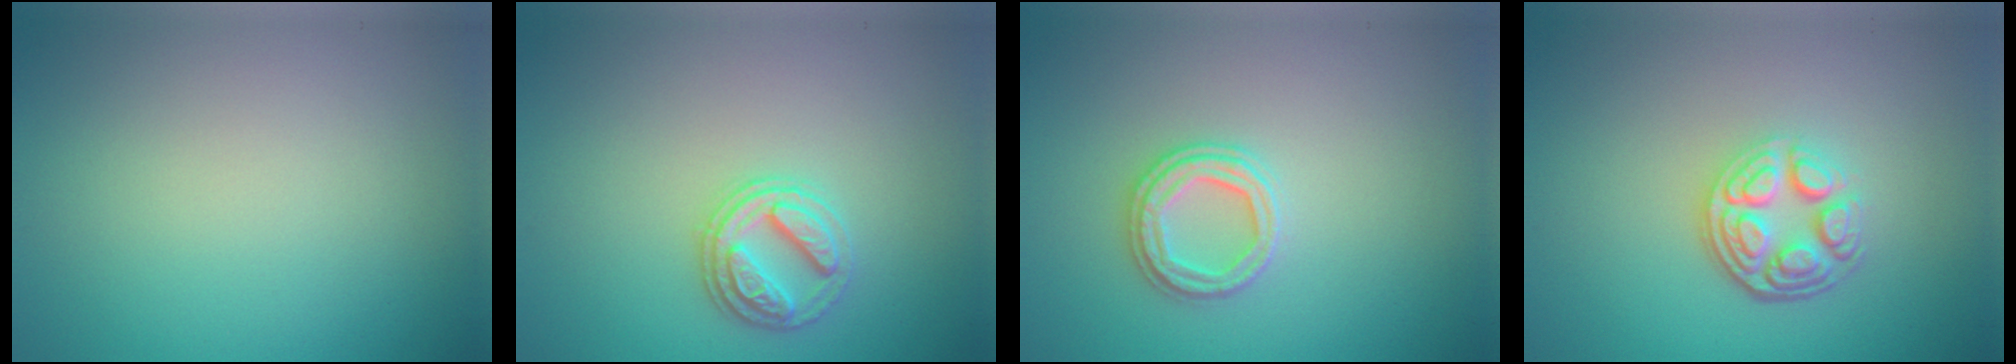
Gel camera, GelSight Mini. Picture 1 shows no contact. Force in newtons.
{"total": 2.6, "press": 2.6, "slide": 0.5}
{"total": 2.6, "press": 2.5, "slide": 0.3}
{"total": 4.5, "press": 3.3, "slide": 3.0}